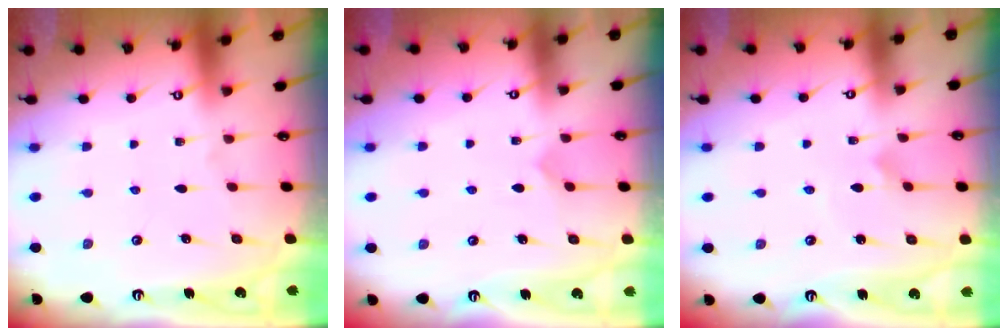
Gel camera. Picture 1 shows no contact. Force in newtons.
{"total": 2.5, "press": 2.5, "slide": 0.2}
{"total": 3.2, "press": 3.2, "slide": 0.2}